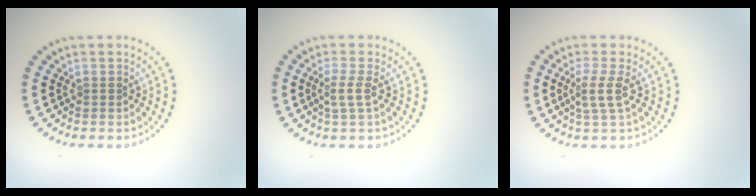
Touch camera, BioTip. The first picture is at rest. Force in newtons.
{"total": 1.8, "press": 1.3, "slide": 1.2}
{"total": 2.3, "press": 1.8, "slide": 1.5}